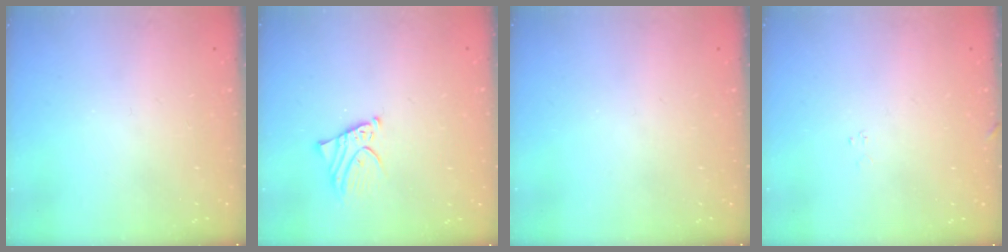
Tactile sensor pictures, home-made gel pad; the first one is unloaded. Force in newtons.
{"total": 2.9, "press": 2.9, "slide": 0.3}
{"total": 0.0}
{"total": 3.5, "press": 3.5, "slide": 0.1}